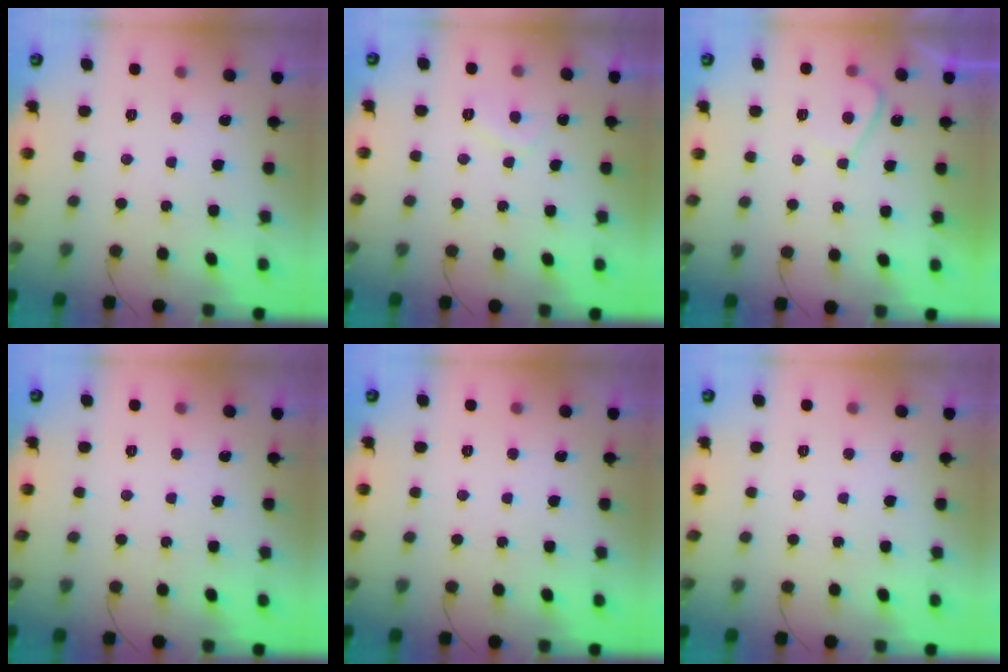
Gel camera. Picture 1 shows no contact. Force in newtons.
{"total": 2.5, "press": 2.4, "slide": 0.8}
{"total": 2.5, "press": 2.3, "slide": 0.8}
{"total": 0.0}
{"total": 0.0}
{"total": 0.0}